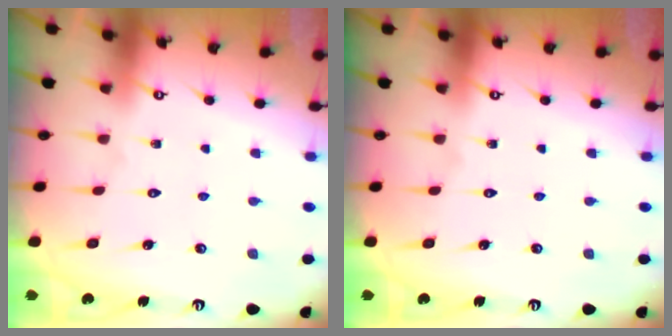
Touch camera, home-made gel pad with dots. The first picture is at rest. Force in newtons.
{"total": 0.0}